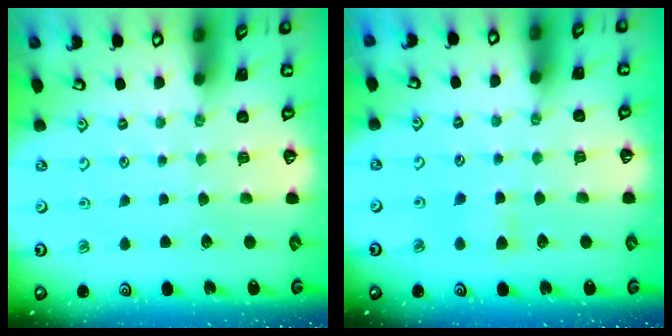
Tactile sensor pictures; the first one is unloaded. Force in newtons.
{"total": 5.0, "press": 4.9, "slide": 0.7}